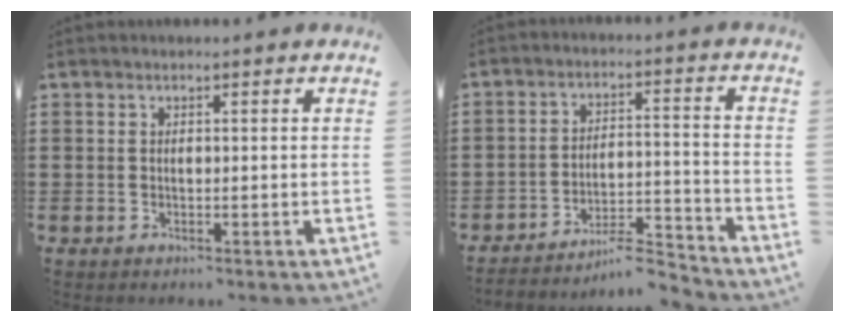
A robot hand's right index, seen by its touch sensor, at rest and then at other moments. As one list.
[{"total": 6.9, "force": [-6.4, 1.4, 2.2], "torque": [-0.028, 0.016, -0.121]}]